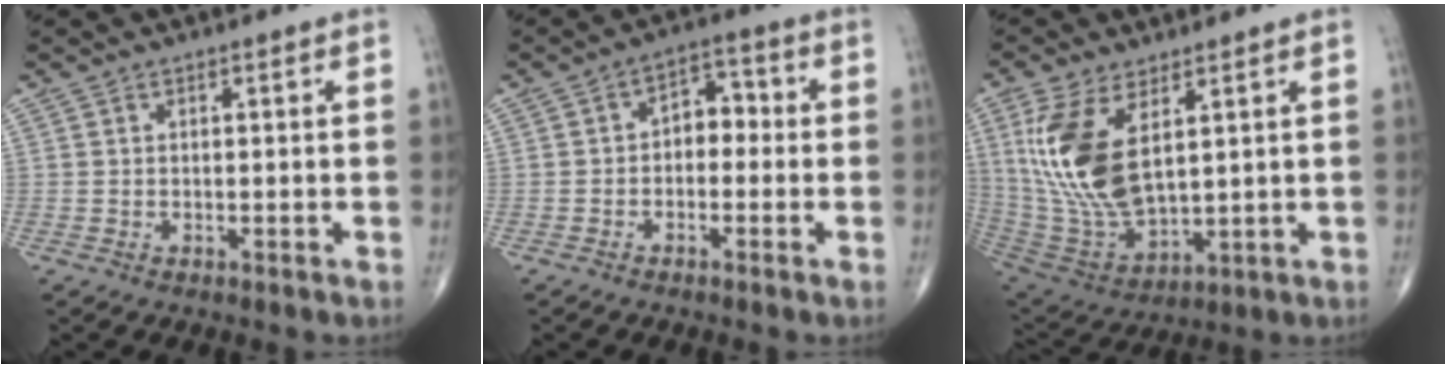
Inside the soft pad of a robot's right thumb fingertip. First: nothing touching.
{"total": 5.3, "force": [-0.5, 3.7, 3.8], "torque": [-0.029, 0.025, -0.023]}
{"total": 16.4, "force": [5.1, 7.9, 13.4], "torque": [-0.275, -0.023, 0.116]}